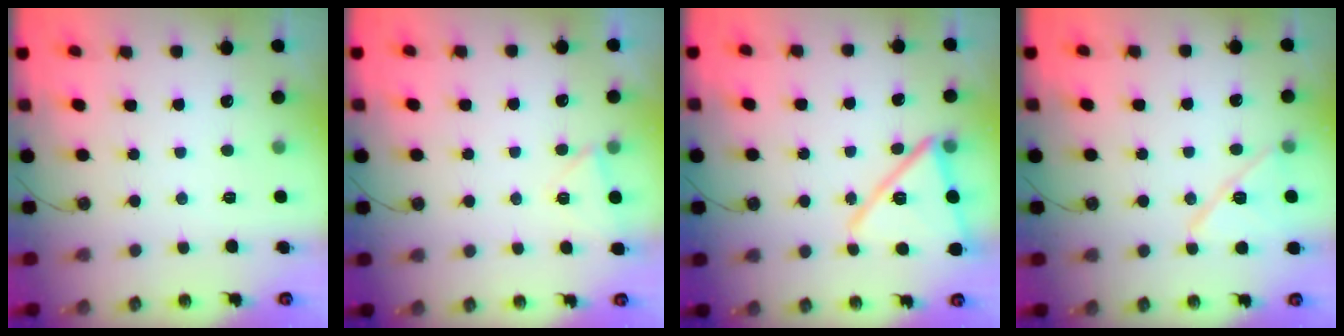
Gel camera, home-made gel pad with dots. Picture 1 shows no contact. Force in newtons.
{"total": 3.7, "press": 2.6, "slide": 2.6}
{"total": 15.3, "press": 15.2, "slide": 1.4}
{"total": 12.5, "press": 12.5, "slide": 0.6}